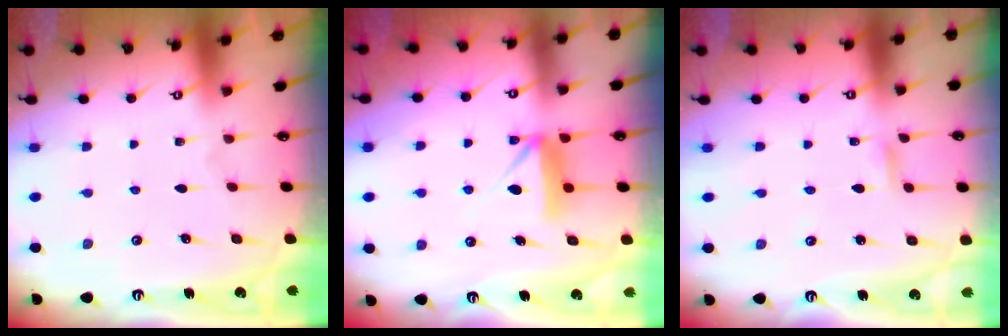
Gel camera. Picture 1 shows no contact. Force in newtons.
{"total": 8.7, "press": 8.7, "slide": 0.7}
{"total": 2.4, "press": 2.4, "slide": 0.2}